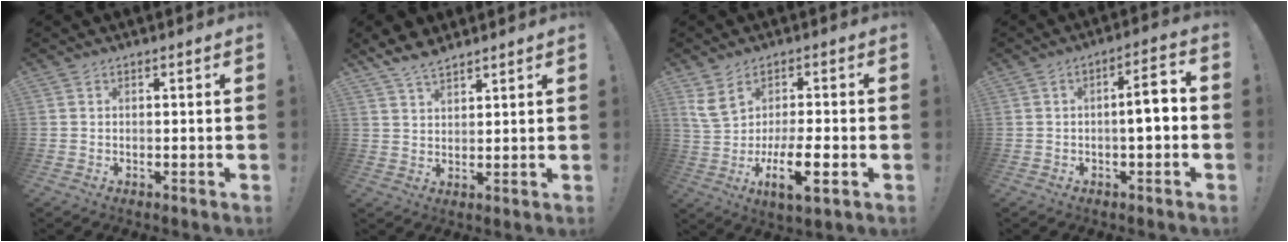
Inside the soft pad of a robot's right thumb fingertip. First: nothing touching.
{"total": 5.9, "force": [5.0, 2.0, 2.5], "torque": [-0.043, -0.027, 0.094]}
{"total": 11.6, "force": [-1.8, 3.5, 10.9], "torque": [-0.200, -0.009, -0.034]}
{"total": 6.7, "force": [-1.4, 1.4, 6.4], "torque": [-0.095, 0.007, -0.029]}